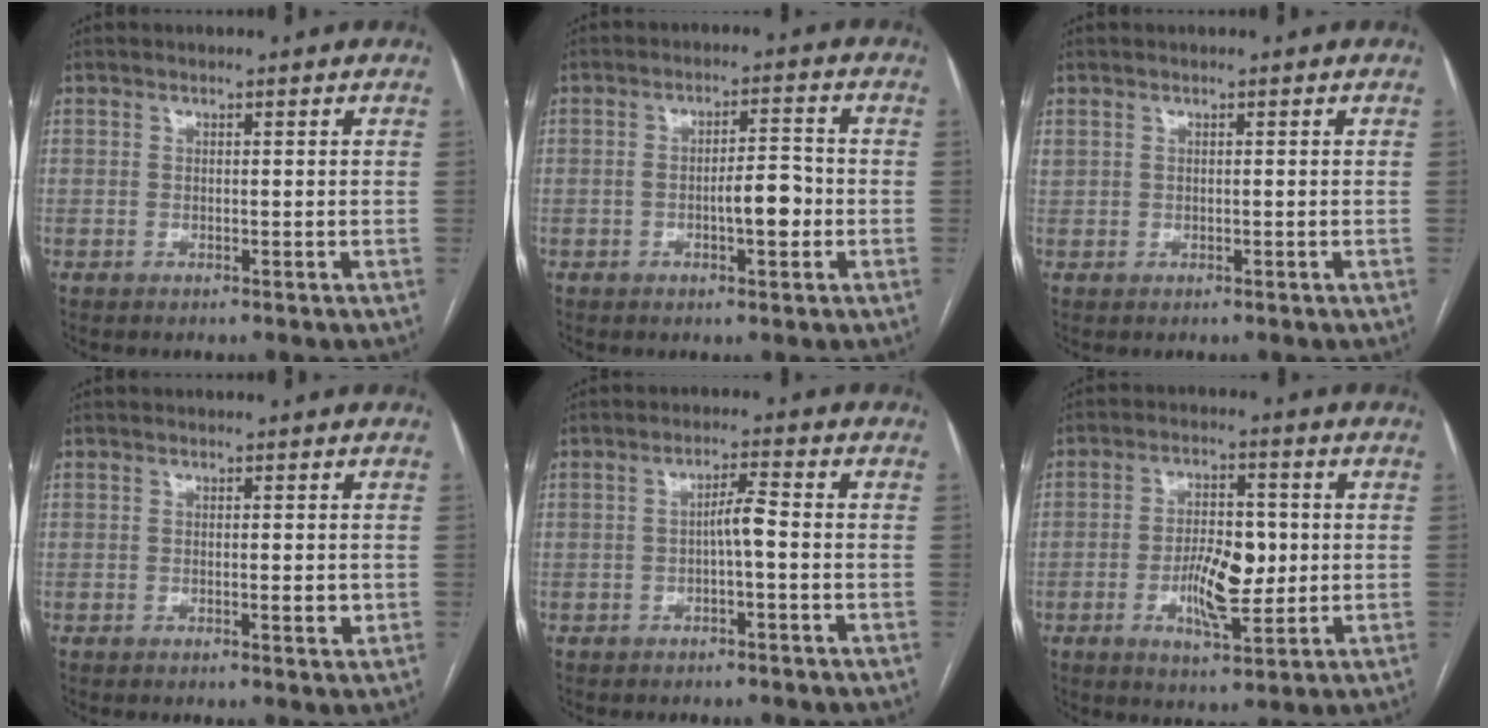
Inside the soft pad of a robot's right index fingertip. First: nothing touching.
{"total": 5.3, "force": [-1.3, 1.5, 5.0], "torque": [-0.079, 0.010, -0.018]}
{"total": 0.7, "force": [0.4, 0.5, 0.4], "torque": [-0.012, 0.014, 0.013]}
{"total": 1.6, "force": [-0.2, 0.4, 1.5], "torque": [-0.021, -0.003, -0.002]}
{"total": 3.2, "force": [-0.7, 0.3, 3.1], "torque": [-0.050, 0.009, -0.012]}
{"total": 8.8, "force": [-1.2, 3.3, 8.1], "torque": [-0.145, 0.004, -0.017]}